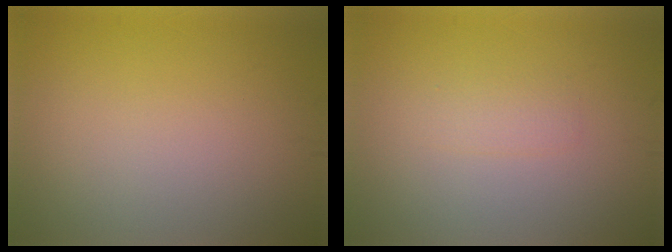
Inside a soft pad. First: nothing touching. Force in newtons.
{"total": 1.1, "press": 1.1, "slide": 0.1}